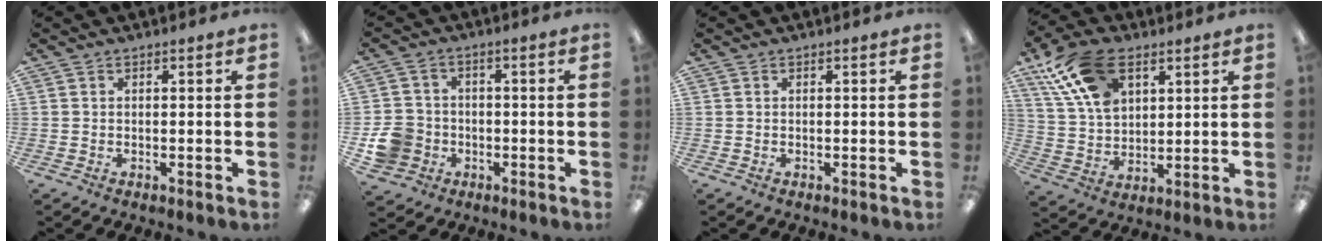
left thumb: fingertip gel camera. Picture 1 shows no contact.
{"total": 8.2, "force": [-2.8, 7.2, 2.7], "torque": [-0.062, 0.026, -0.048]}
{"total": 0.0}
{"total": 15.8, "force": [8.0, 9.4, 9.9], "torque": [-0.210, -0.008, 0.152]}